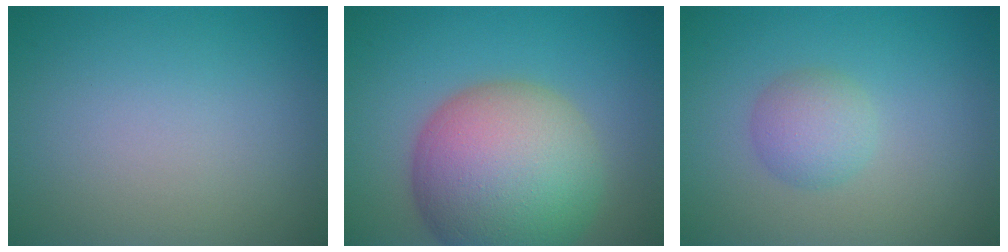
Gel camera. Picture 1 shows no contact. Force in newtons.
{"total": 13.1, "press": 13.0, "slide": 0.8}
{"total": 2.5, "press": 2.5, "slide": 0.0}